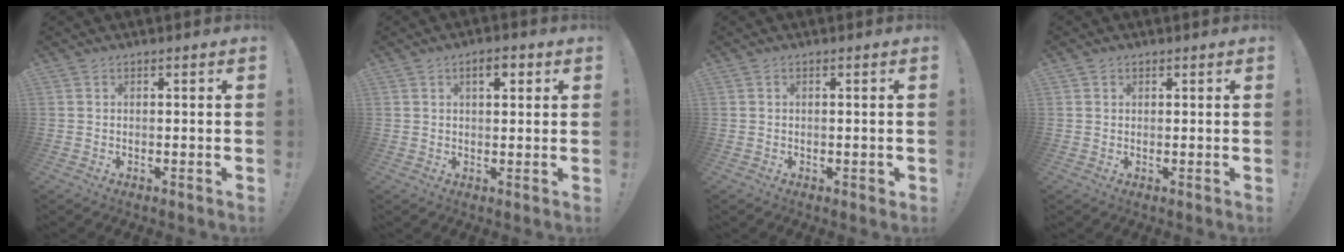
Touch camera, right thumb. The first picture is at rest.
{"total": 4.3, "force": [1.9, 1.8, 3.4], "torque": [-0.041, -0.006, 0.026]}
{"total": 1.1, "force": [0.1, 0.7, 0.9], "torque": [-0.008, 0.000, 0.001]}
{"total": 1.1, "force": [0.6, 0.9, 0.2], "torque": [0.005, -0.003, 0.011]}